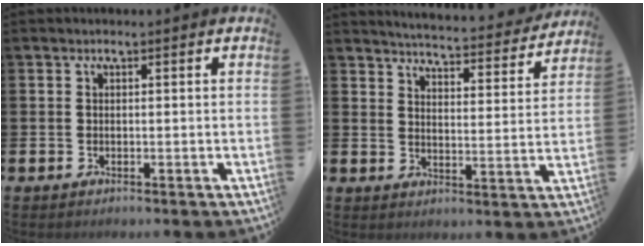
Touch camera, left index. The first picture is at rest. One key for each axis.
{"total": 4.9, "fx": 4.8, "fy": 0.2, "fz": 0.7, "tx": -0.029, "ty": -0.041, "tz": 0.080}